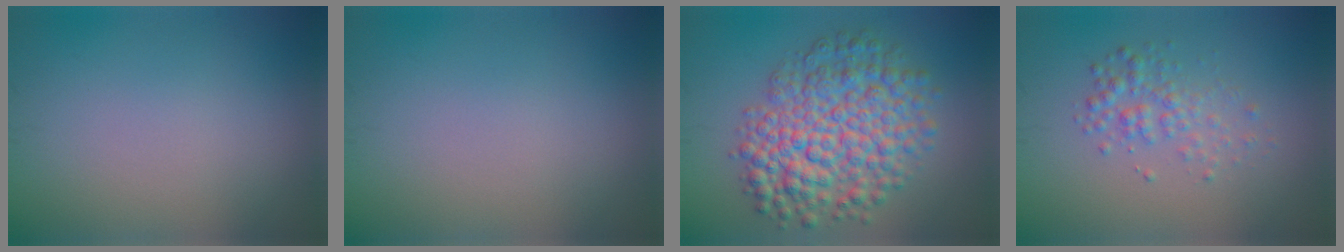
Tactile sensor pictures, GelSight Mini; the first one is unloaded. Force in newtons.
{"total": 0.0}
{"total": 8.5, "press": 8.5, "slide": 0.2}
{"total": 2.3, "press": 2.3, "slide": 0.1}